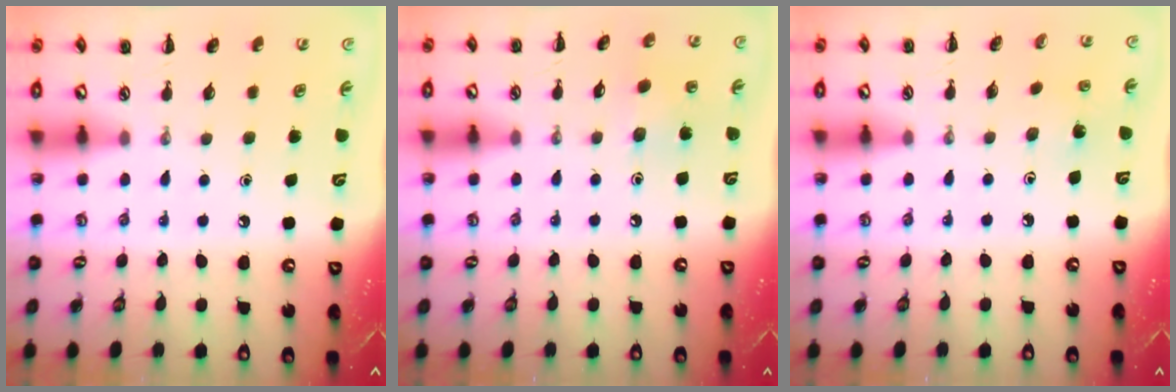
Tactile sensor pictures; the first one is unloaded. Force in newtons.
{"total": 5.1, "press": 5.0, "slide": 1.2}
{"total": 1.9, "press": 1.8, "slide": 0.7}